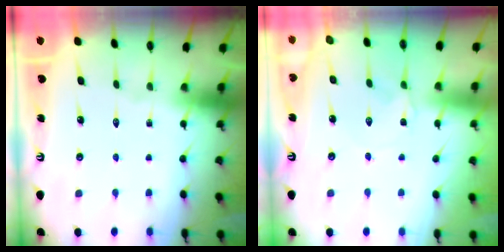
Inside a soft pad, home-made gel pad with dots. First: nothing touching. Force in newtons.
{"total": 1.1, "press": 1.0, "slide": 0.3}